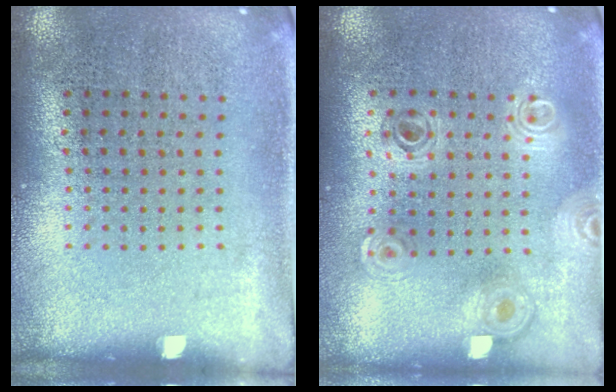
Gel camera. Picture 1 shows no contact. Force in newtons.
{"total": 0.9, "press": 0.9, "slide": 0.1}